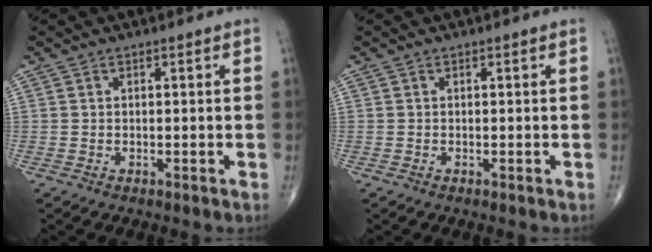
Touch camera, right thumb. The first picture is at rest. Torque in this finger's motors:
{"motor_torque": [-0.11, 0.02, 0.13, 0.04, 0.01]}